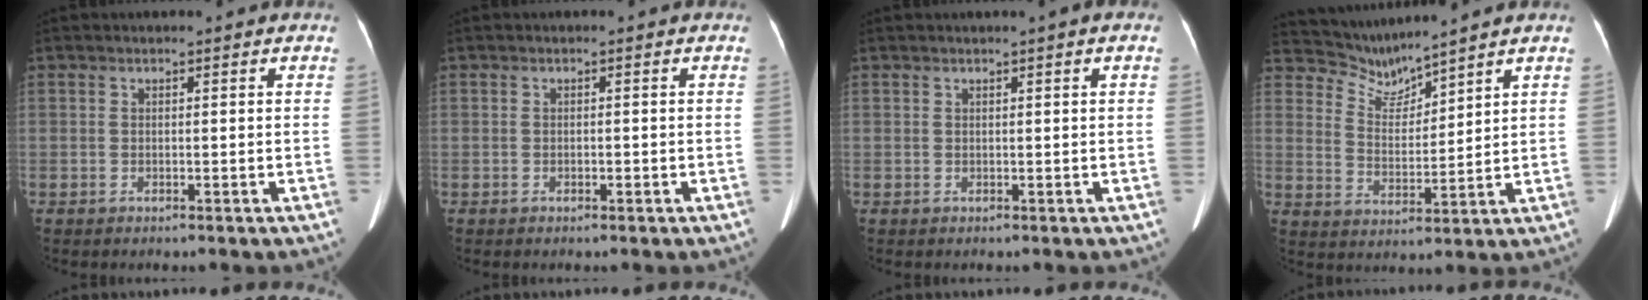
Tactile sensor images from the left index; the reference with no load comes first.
{"total": 1.0, "force": [-0.7, 0.4, 0.6], "torque": [-0.007, 0.000, -0.012]}
{"total": 0.9, "force": [0.3, -0.1, 0.9], "torque": [-0.013, 0.003, 0.005]}
{"total": 4.8, "force": [4.7, -0.7, -0.6], "torque": [0.003, -0.006, 0.103]}